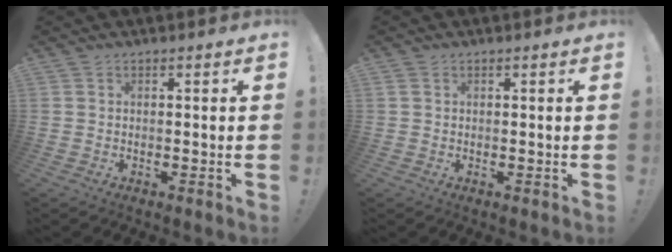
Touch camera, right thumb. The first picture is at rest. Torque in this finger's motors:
{"motor_torque": [0.01, -0.11, -0.15, 0.19, 0.08]}